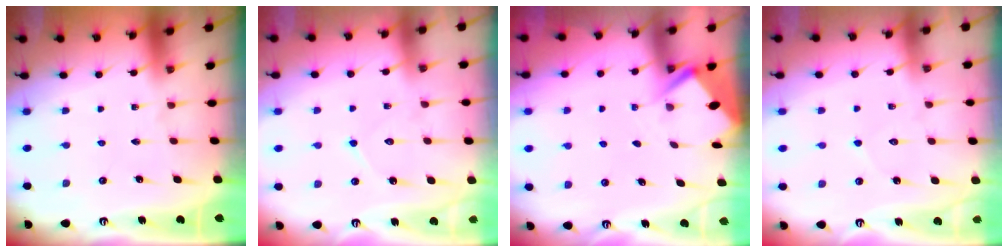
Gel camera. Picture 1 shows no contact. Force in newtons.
{"total": 6.8, "press": 6.8, "slide": 0.6}
{"total": 2.9, "press": 2.8, "slide": 0.4}
{"total": 5.1, "press": 5.0, "slide": 0.4}